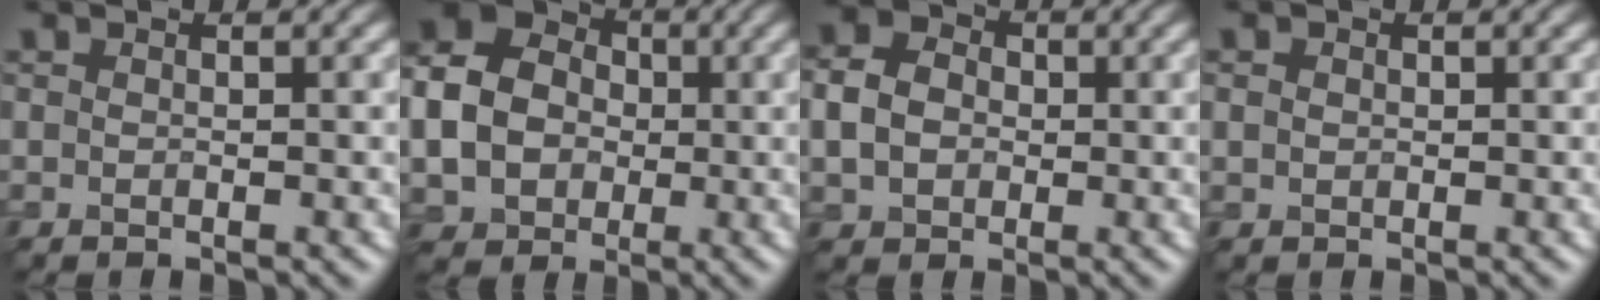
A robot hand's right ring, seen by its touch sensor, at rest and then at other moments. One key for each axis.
{"total": 8.7, "fx": -0.5, "fy": 7.4, "fz": 4.5, "tx": -0.101, "ty": 0.003, "tz": -0.022}
{"total": 4.1, "fx": -0.2, "fy": 3.4, "fz": 2.3, "tx": -0.054, "ty": 0.004, "tz": -0.012}
{"total": 0.8, "fx": 0.1, "fy": 0.7, "fz": 0.3, "tx": -0.005, "ty": -0.002, "tz": 0.000}